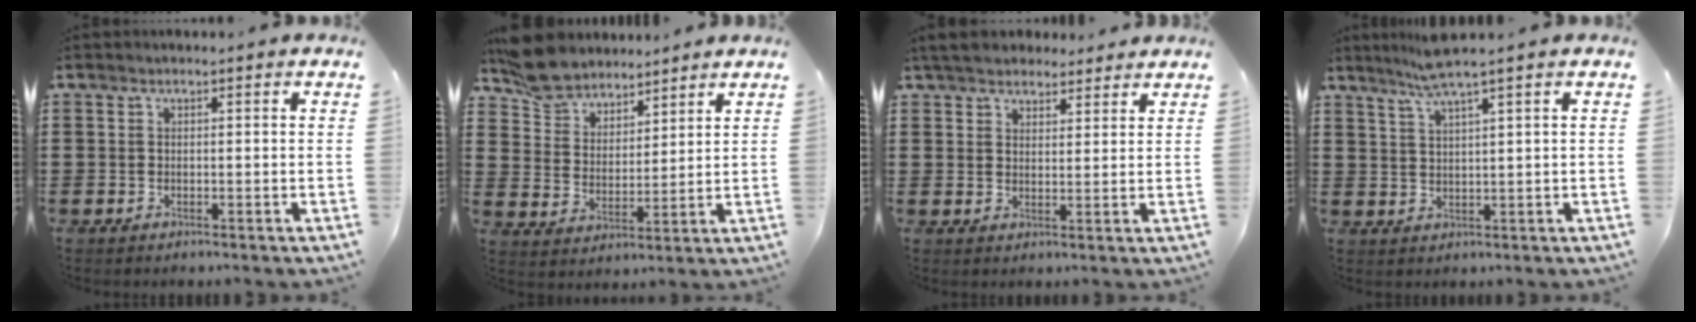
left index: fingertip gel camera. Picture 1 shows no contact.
{"total": 7.8, "force": [7.1, 3.1, 1.0], "torque": [-0.057, -0.024, 0.137]}
{"total": 4.6, "force": [4.3, 1.5, 1.0], "torque": [-0.031, -0.004, 0.081]}
{"total": 4.6, "force": [3.3, -0.6, 3.2], "torque": [-0.069, -0.003, 0.058]}